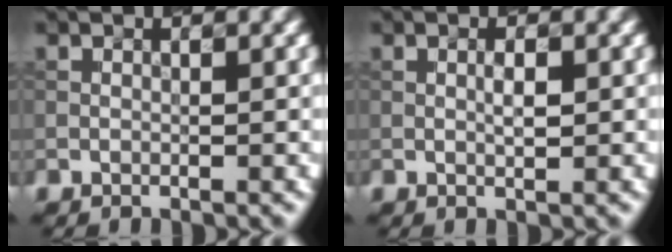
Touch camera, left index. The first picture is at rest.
{"total": 1.2, "force": [0.1, 0.3, 1.2], "torque": [-0.023, 0.001, 0.002]}